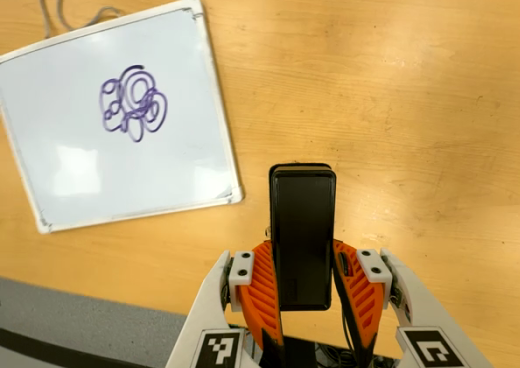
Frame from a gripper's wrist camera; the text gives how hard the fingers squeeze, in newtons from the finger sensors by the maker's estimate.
{"total": 4.9, "left": 3.6, "right": 6.2}